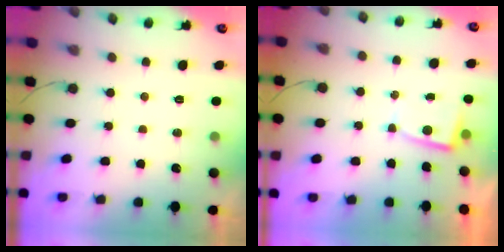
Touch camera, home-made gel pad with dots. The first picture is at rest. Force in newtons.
{"total": 2.2, "press": 2.2, "slide": 0.4}